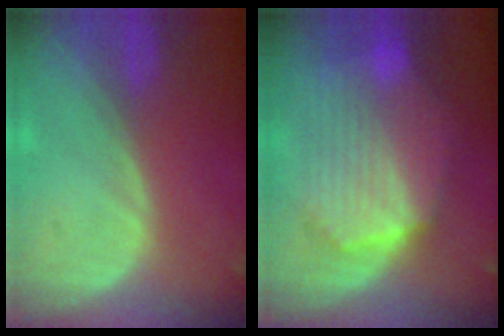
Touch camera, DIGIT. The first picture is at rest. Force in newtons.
{"total": 10.4, "press": 10.4, "slide": 0.8}